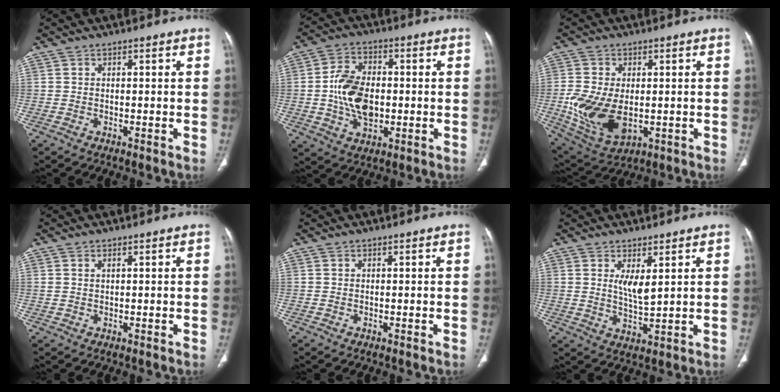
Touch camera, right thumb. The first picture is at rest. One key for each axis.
{"total": 12.0, "fx": -0.6, "fy": 7.8, "fz": 9.1, "tx": -0.148, "ty": 0.008, "tz": -0.011}
{"total": 12.9, "fx": -1.4, "fy": 7.9, "fz": 10.1, "tx": -0.196, "ty": -0.010, "tz": -0.004}
{"total": 0.7, "fx": 0.4, "fy": 0.2, "fz": 0.6, "tx": -0.017, "ty": 0.007, "tz": 0.010}
{"total": 0.0}
{"total": 4.5, "fx": 1.9, "fy": 1.3, "fz": 3.8, "tx": -0.069, "ty": -0.024, "tz": 0.043}